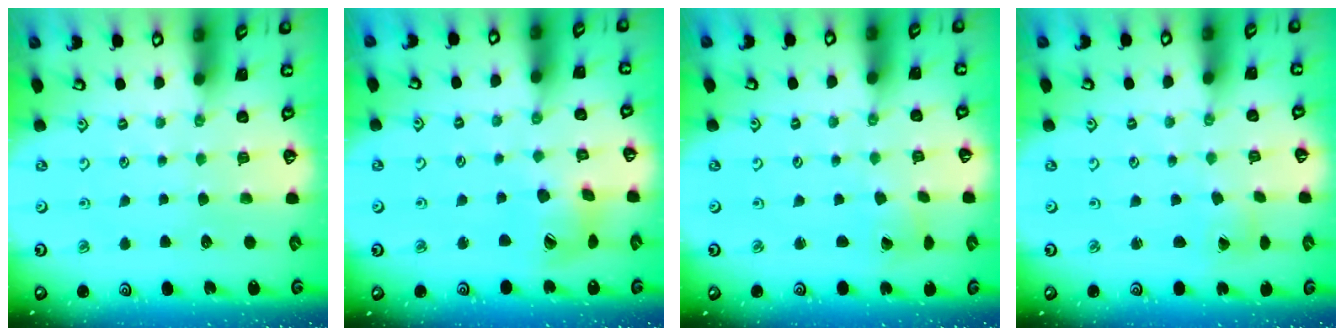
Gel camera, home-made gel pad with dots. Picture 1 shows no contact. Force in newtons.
{"total": 10.8, "press": 10.7, "slide": 1.4}
{"total": 2.9, "press": 2.9, "slide": 0.3}
{"total": 1.3, "press": 1.3, "slide": 0.1}